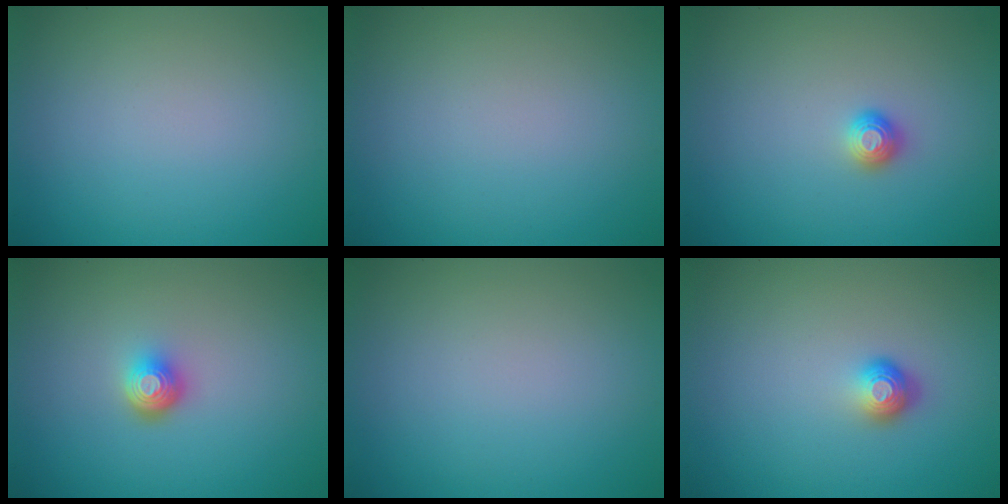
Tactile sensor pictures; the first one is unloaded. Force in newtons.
{"total": 0.0}
{"total": 1.0, "press": 1.0, "slide": 0.1}
{"total": 2.2, "press": 1.5, "slide": 1.6}
{"total": 0.0}
{"total": 1.8, "press": 1.2, "slide": 1.2}